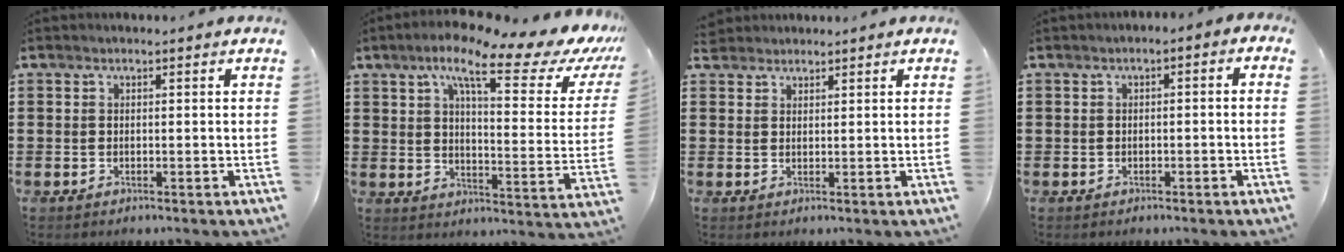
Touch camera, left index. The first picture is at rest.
{"total": 12.8, "force": [8.5, 2.0, 9.4], "torque": [-0.168, -0.033, 0.129]}
{"total": 2.1, "force": [1.7, 1.1, -0.3], "torque": [-0.002, 0.006, 0.034]}
{"total": 1.7, "force": [-1.5, 0.8, 0.0], "torque": [-0.007, 0.004, -0.033]}